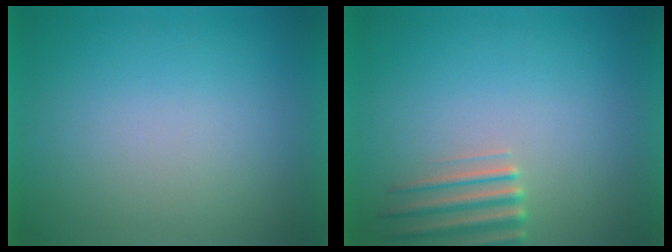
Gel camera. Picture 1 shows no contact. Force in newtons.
{"total": 2.8}